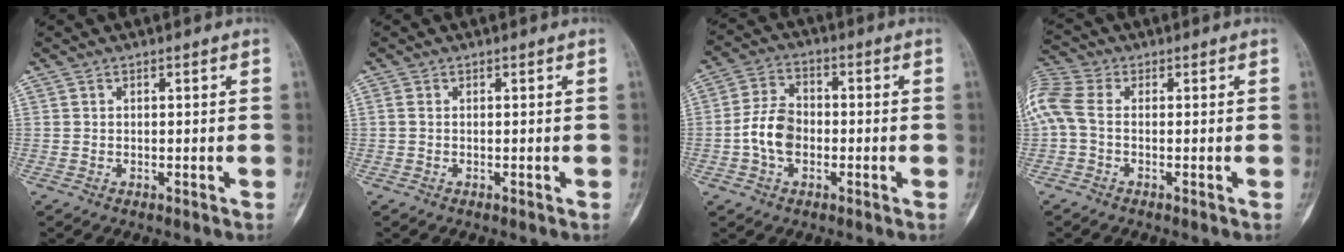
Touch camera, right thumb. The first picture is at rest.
{"total": 0.7, "force": [0.1, 0.5, 0.5], "torque": [-0.015, 0.000, 0.004]}
{"total": 8.0, "force": [-1.6, 5.6, 5.5], "torque": [-0.096, 0.022, -0.039]}
{"total": 8.4, "force": [0.2, 5.2, 6.5], "torque": [-0.169, 0.020, -0.002]}